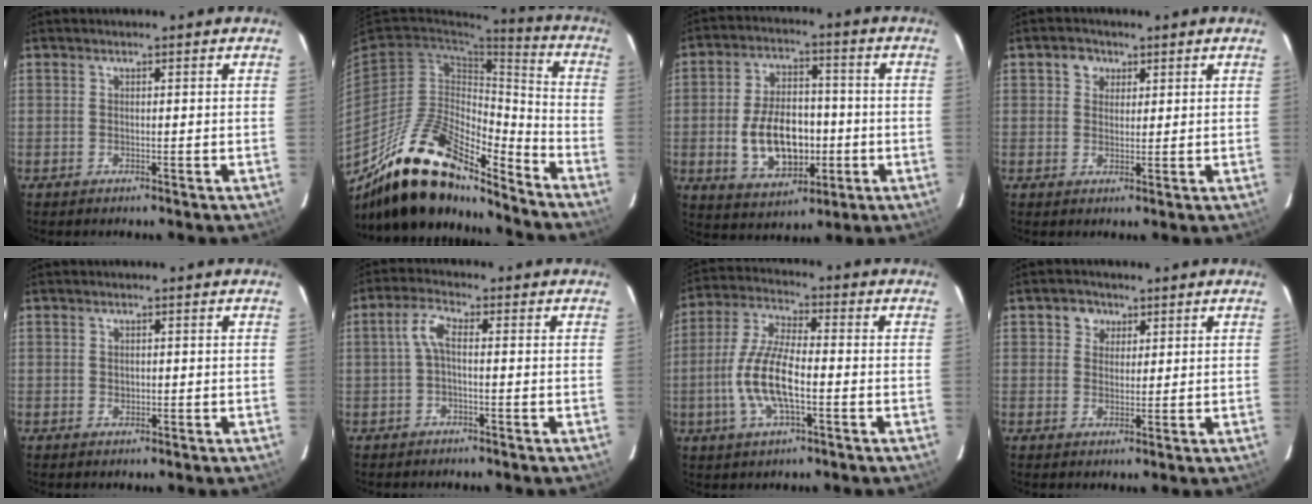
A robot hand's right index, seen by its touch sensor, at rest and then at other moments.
{"total": 22.4, "force": [-17.2, 7.8, 11.9], "torque": [-0.221, 0.003, -0.301]}
{"total": 13.4, "force": [-2.5, 8.2, 10.3], "torque": [-0.208, 0.009, -0.024]}
{"total": 3.1, "force": [1.3, 2.7, 0.6], "torque": [-0.002, 0.011, 0.022]}
{"total": 0.8, "force": [0.1, 0.8, 0.2], "torque": [0.001, 0.001, 0.004]}
{"total": 3.4, "force": [-0.4, 1.0, 3.2], "torque": [-0.071, 0.011, -0.009]}
{"total": 11.5, "force": [-2.8, 3.7, 10.5], "torque": [-0.222, 0.000, -0.058]}
{"total": 3.4, "force": [1.5, 3.0, 0.5], "torque": [0.004, 0.012, 0.025]}